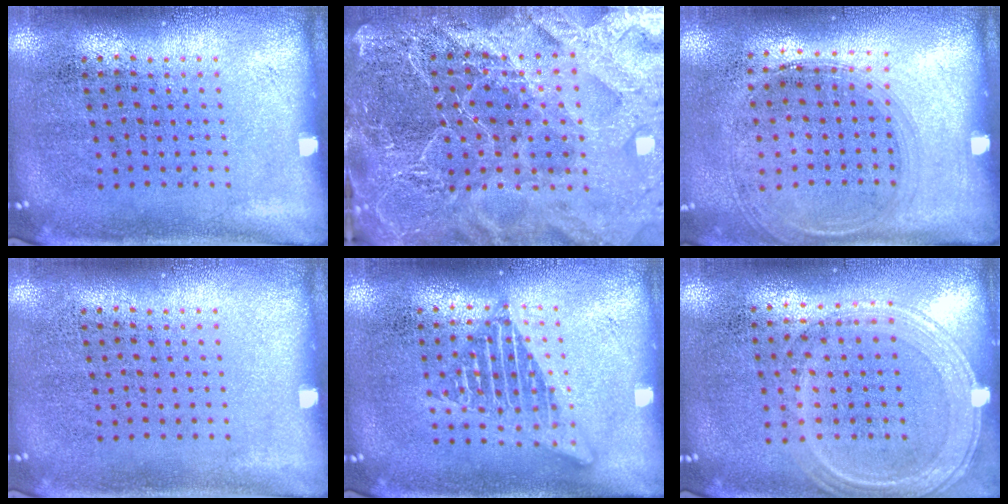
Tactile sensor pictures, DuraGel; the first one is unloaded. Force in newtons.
{"total": 6.4, "press": 5.5, "slide": 3.3}
{"total": 1.3, "press": 1.2, "slide": 0.5}
{"total": 0.0}
{"total": 2.0, "press": 2.0, "slide": 0.2}
{"total": 1.2, "press": 1.2, "slide": 0.4}